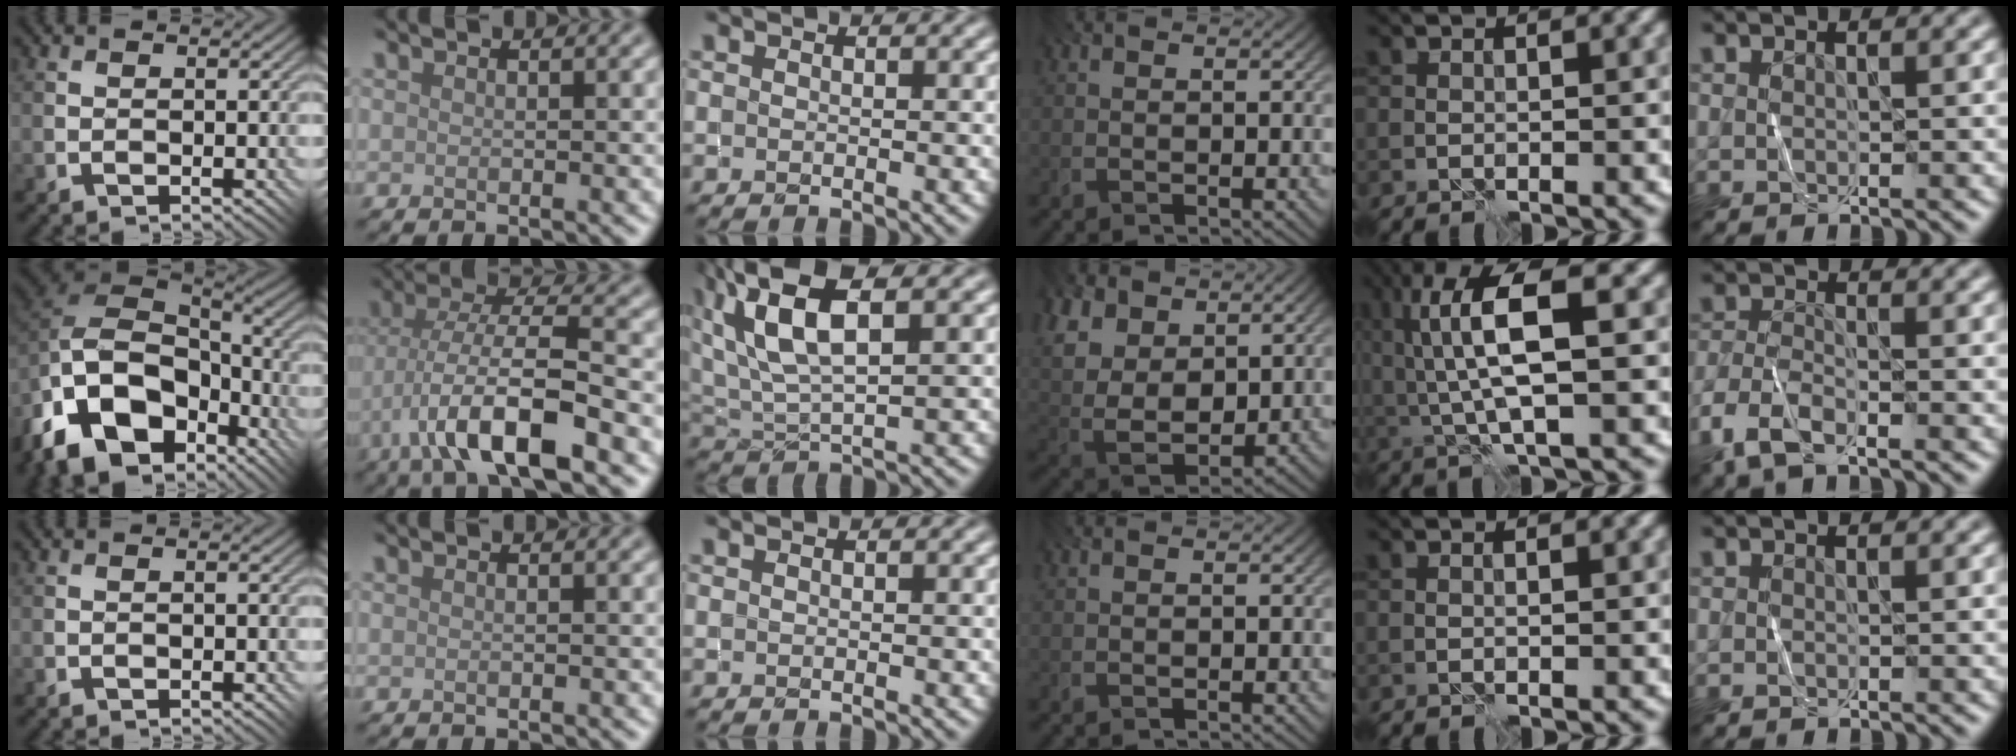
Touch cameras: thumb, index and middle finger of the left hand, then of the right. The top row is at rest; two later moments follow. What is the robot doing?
{"motion": "fold", "object": "shorts"}